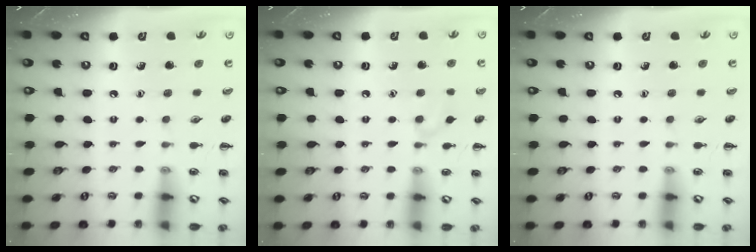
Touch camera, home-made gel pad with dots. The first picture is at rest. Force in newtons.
{"total": 5.7, "press": 5.3, "slide": 2.2}
{"total": 0.0}